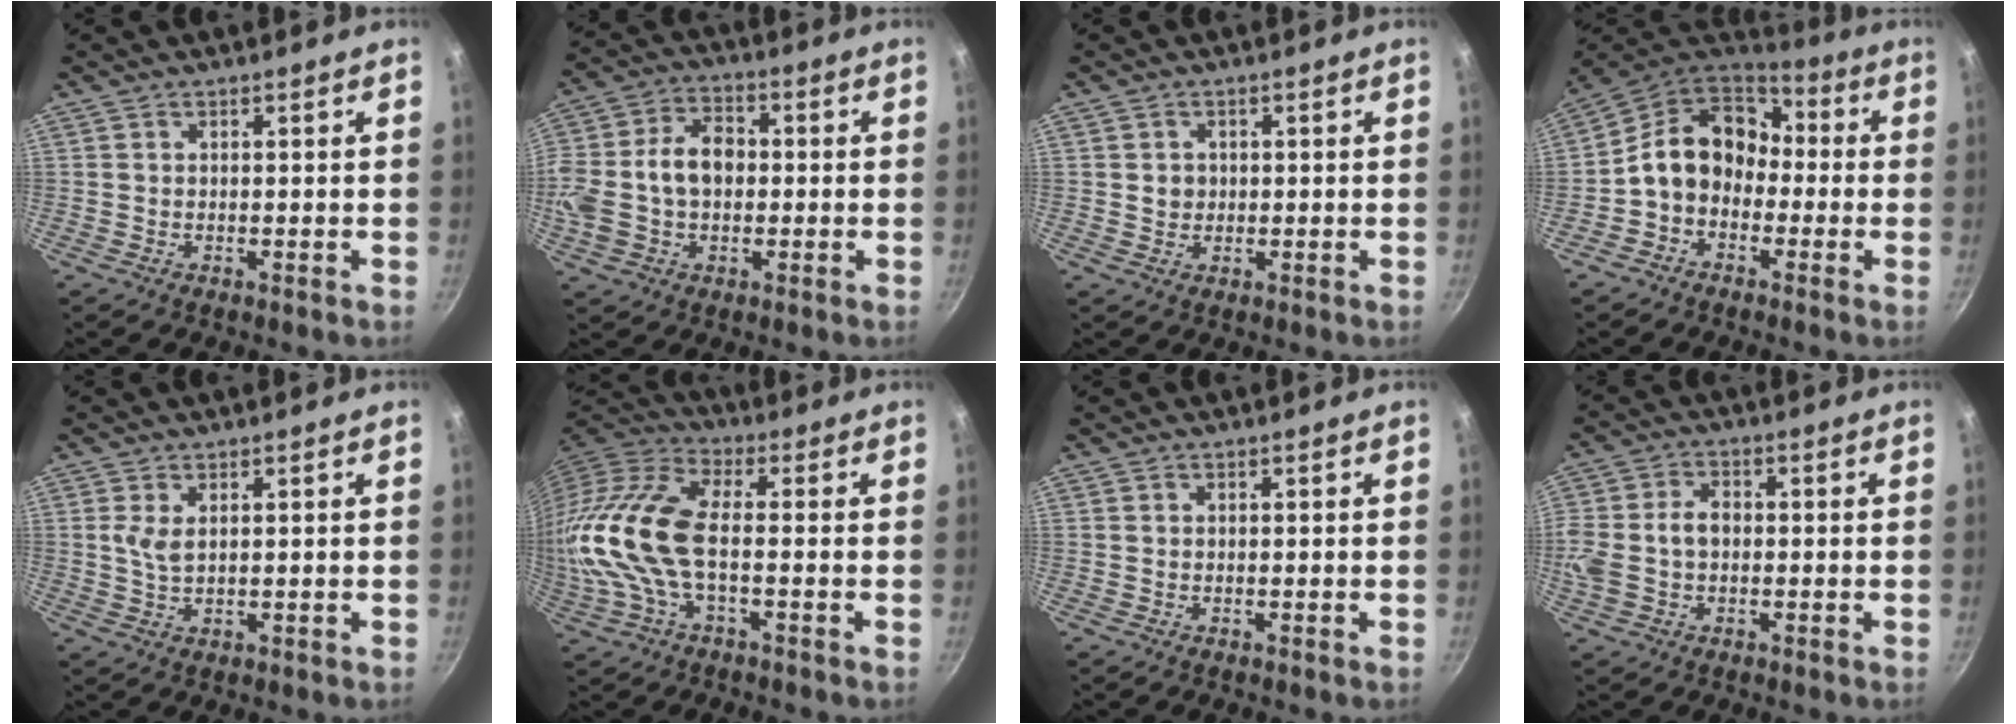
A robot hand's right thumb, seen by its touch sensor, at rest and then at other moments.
{"total": 12.5, "force": [-0.7, 8.8, 8.8], "torque": [-0.173, 0.029, -0.018]}
{"total": 2.2, "force": [0.2, 2.0, 0.8], "torque": [-0.003, 0.004, 0.004]}
{"total": 13.3, "force": [-1.2, 10.5, 8.0], "torque": [-0.105, 0.051, -0.042]}
{"total": 3.1, "force": [0.9, 1.5, 2.5], "torque": [-0.049, -0.006, 0.022]}
{"total": 17.4, "force": [-1.6, 7.9, 15.4], "torque": [-0.334, 0.019, -0.045]}
{"total": 0.0}
{"total": 9.0, "force": [-0.6, 6.3, 6.5], "torque": [-0.130, 0.018, -0.017]}